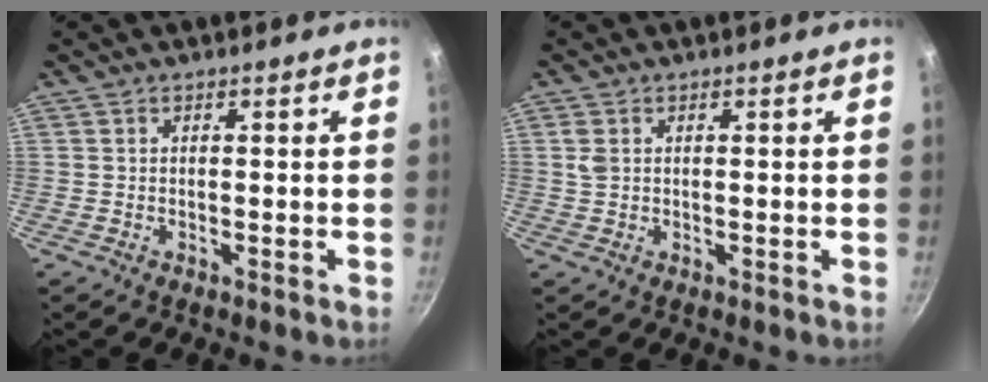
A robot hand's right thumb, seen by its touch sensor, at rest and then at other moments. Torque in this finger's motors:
{"motor_torque": [0.36, 0.29, 0.70, 0.25, 0.04]}